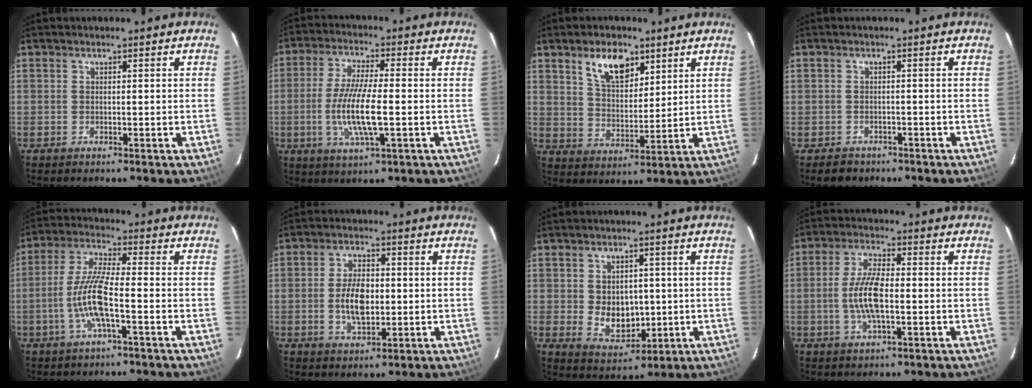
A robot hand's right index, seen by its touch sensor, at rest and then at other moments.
{"total": 10.7, "force": [-2.1, 2.0, 10.3], "torque": [-0.204, -0.012, -0.041]}
{"total": 9.4, "force": [5.5, 4.8, 5.9], "torque": [-0.098, 0.008, 0.103]}
{"total": 3.3, "force": [-2.2, 2.5, 0.4], "torque": [-0.005, 0.008, -0.031]}
{"total": 9.5, "force": [-3.1, 1.2, 8.8], "torque": [-0.189, -0.002, -0.060]}
{"total": 7.6, "force": [-0.7, 4.2, 6.4], "torque": [-0.124, 0.000, -0.010]}
{"total": 8.1, "force": [-0.4, 6.2, 5.2], "torque": [-0.101, -0.007, 0.014]}
{"total": 8.2, "force": [-1.3, 2.8, 7.6], "torque": [-0.155, 0.002, -0.027]}